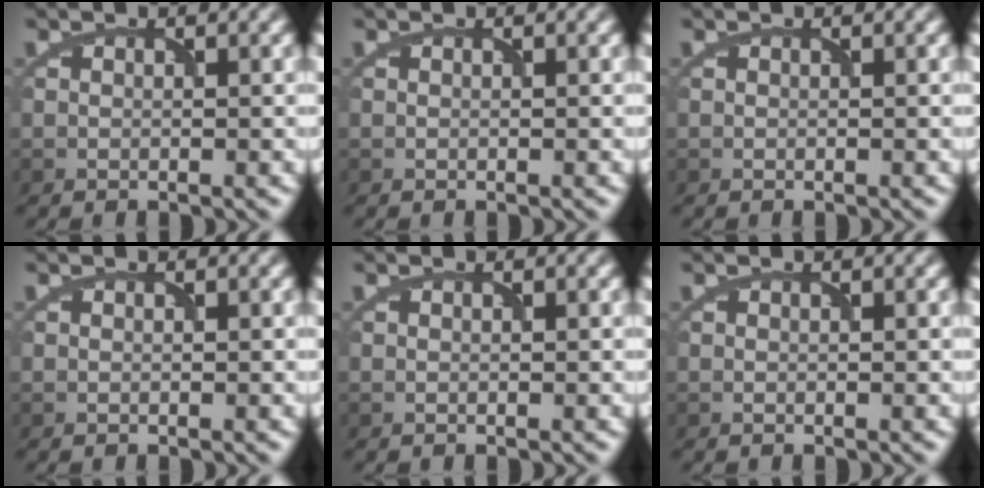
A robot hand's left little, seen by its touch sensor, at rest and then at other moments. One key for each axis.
{"total": 0.0}
{"total": 0.0}
{"total": 0.0}
{"total": 0.0}
{"total": 0.0}